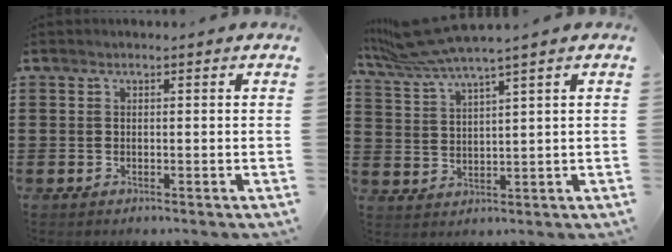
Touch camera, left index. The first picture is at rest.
{"total": 6.5, "force": [5.3, -0.1, 3.8], "torque": [-0.099, -0.020, 0.093]}